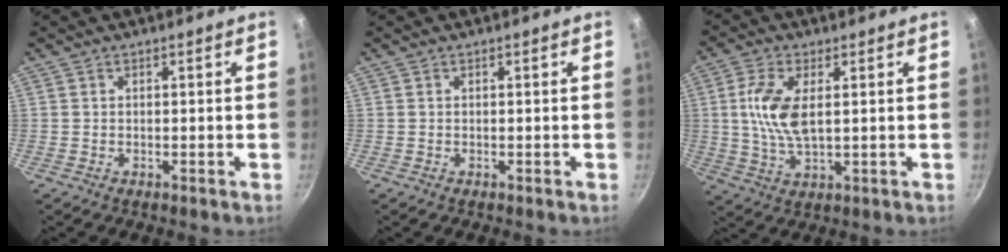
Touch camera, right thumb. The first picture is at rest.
{"total": 0.0}
{"total": 9.2, "force": [1.6, 4.3, 8.0], "torque": [-0.160, -0.001, 0.031]}